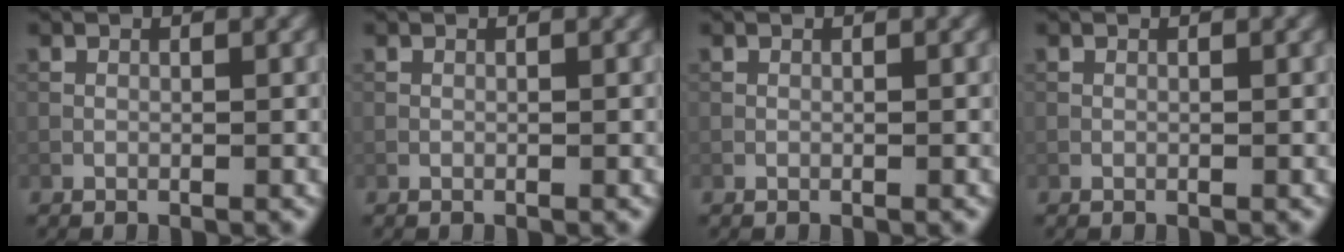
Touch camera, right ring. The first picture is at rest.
{"total": 0.0}
{"total": 0.0}
{"total": 0.0}